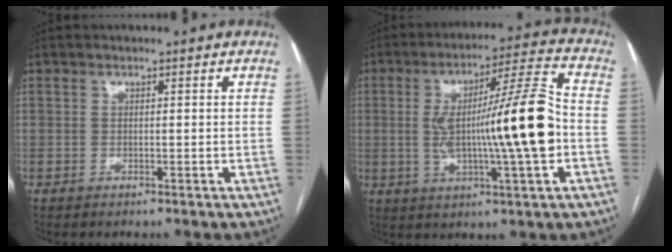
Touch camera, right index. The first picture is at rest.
{"total": 16.4, "force": [-1.2, 0.3, 16.3], "torque": [-0.271, 0.014, -0.022]}